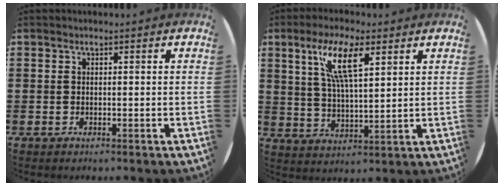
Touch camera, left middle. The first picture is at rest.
{"total": 9.0, "force": [5.2, 2.5, 6.9], "torque": [-0.144, 0.001, 0.089]}